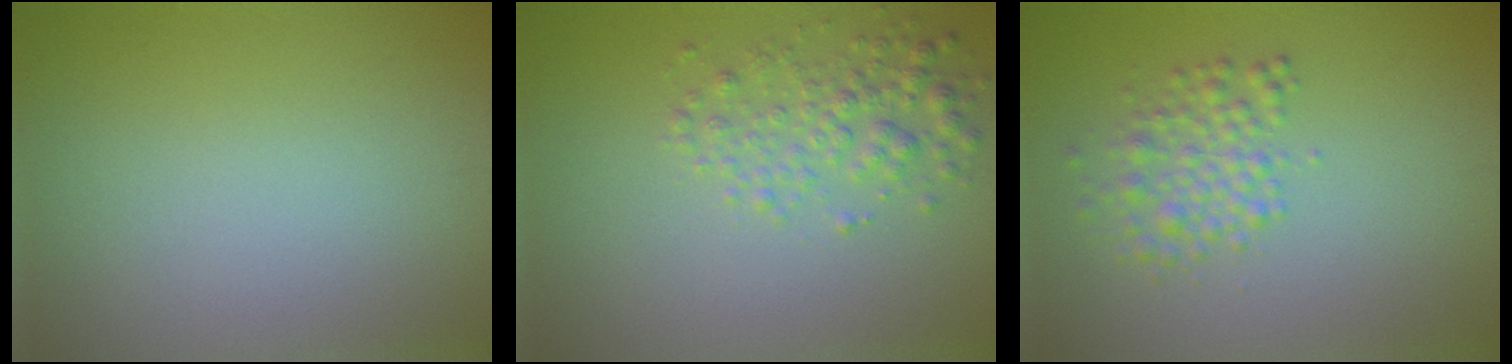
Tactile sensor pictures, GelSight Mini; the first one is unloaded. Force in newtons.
{"total": 2.8, "press": 2.8, "slide": 0.1}
{"total": 2.9, "press": 2.9, "slide": 0.0}